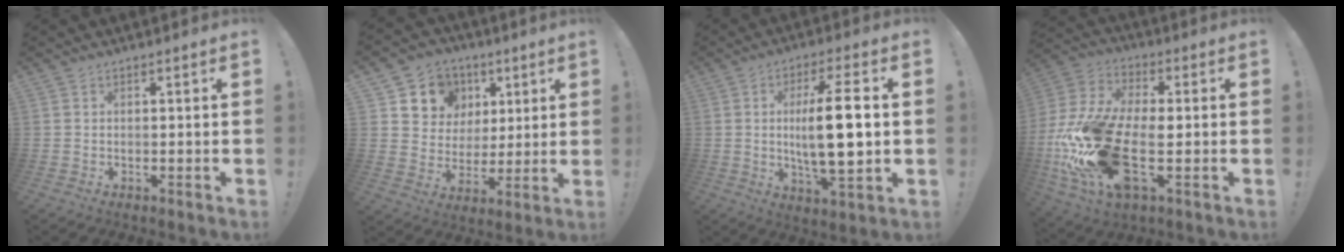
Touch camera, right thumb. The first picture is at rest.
{"total": 10.7, "force": [4.3, 9.6, 2.2], "torque": [-0.036, -0.021, 0.096]}
{"total": 15.0, "force": [0.7, 3.7, 14.5], "torque": [-0.256, -0.006, -0.002]}
{"total": 25.5, "force": [-4.7, 14.2, 20.6], "torque": [-0.412, 0.018, -0.068]}